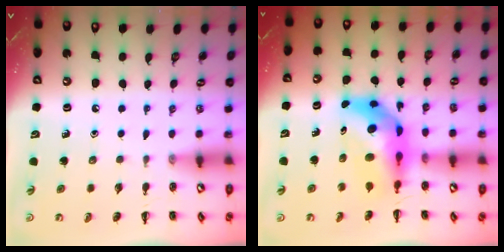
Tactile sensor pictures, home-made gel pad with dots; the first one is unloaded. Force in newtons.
{"total": 9.9, "press": 9.3, "slide": 3.3}